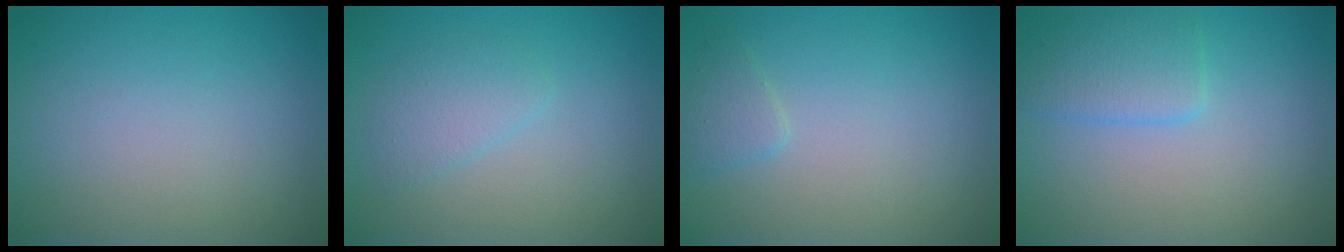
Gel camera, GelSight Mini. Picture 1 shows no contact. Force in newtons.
{"total": 1.8, "press": 1.8, "slide": 0.1}
{"total": 1.2, "press": 1.2, "slide": 0.1}
{"total": 2.8, "press": 2.8, "slide": 0.1}